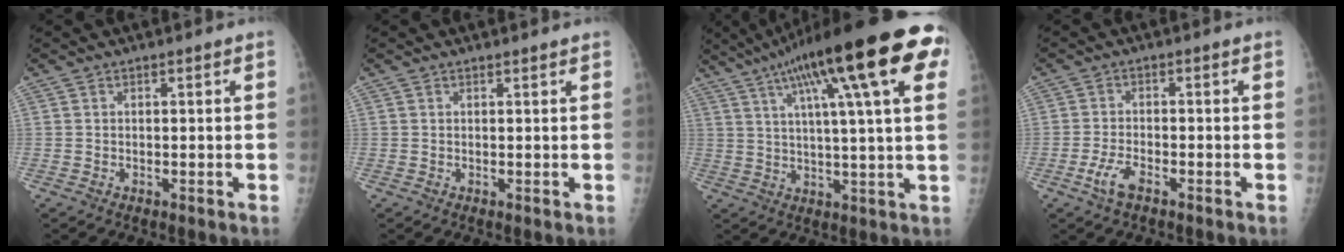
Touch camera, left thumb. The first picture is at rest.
{"total": 0.6, "force": [0.6, 0.2, 0.1], "torque": [-0.004, -0.002, 0.008]}
{"total": 25.3, "force": [11.4, 5.0, 22.1], "torque": [-0.334, 0.012, 0.163]}
{"total": 4.1, "force": [-2.3, 1.6, 2.9], "torque": [-0.064, 0.010, -0.043]}